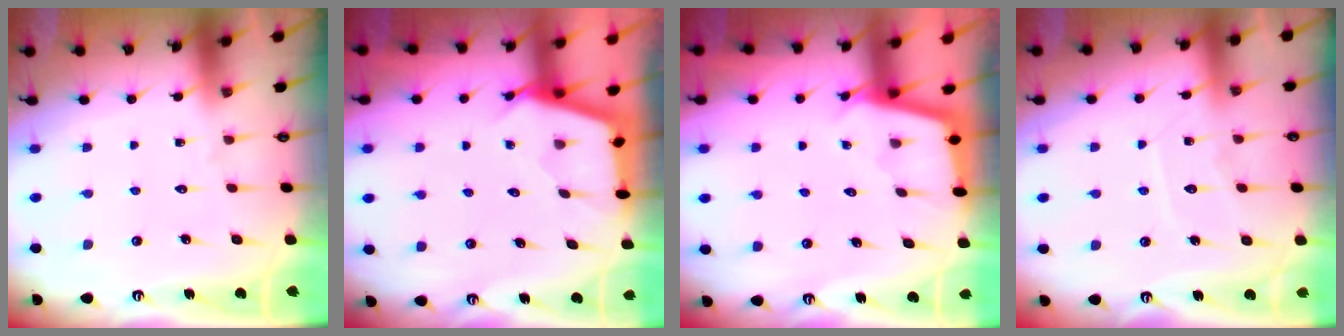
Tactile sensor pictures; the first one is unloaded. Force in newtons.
{"total": 2.4, "press": 2.4, "slide": 0.2}
{"total": 2.5, "press": 2.5, "slide": 0.2}
{"total": 7.1, "press": 7.1, "slide": 0.8}